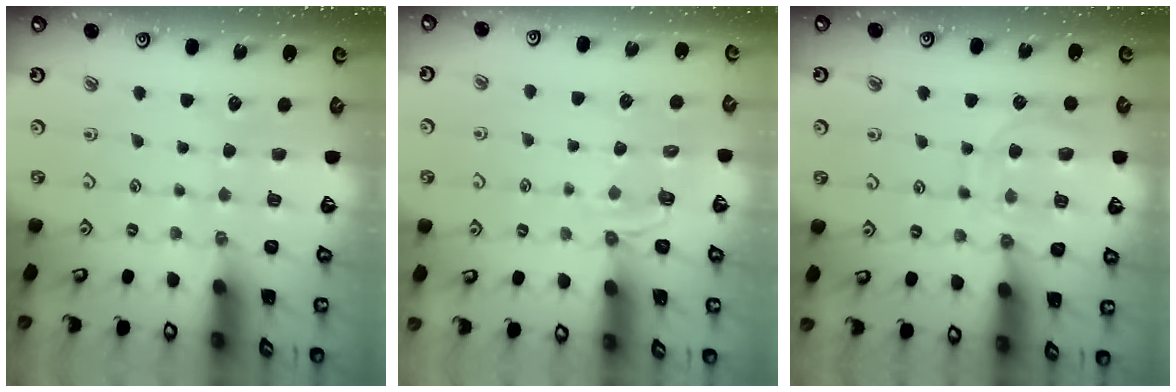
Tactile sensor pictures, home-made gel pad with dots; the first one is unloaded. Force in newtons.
{"total": 3.5, "press": 3.0, "slide": 1.8}
{"total": 12.6, "press": 12.5, "slide": 1.1}